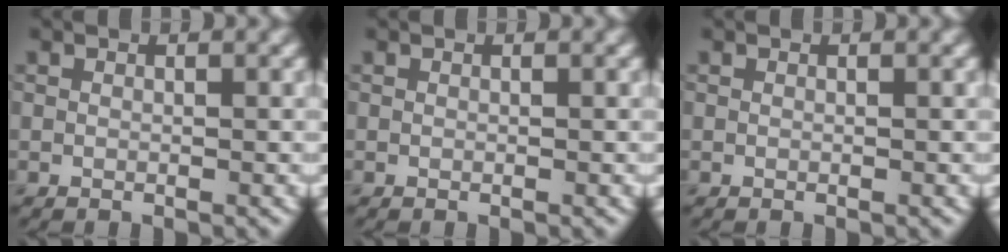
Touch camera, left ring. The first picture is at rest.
{"total": 0.0}
{"total": 0.0}